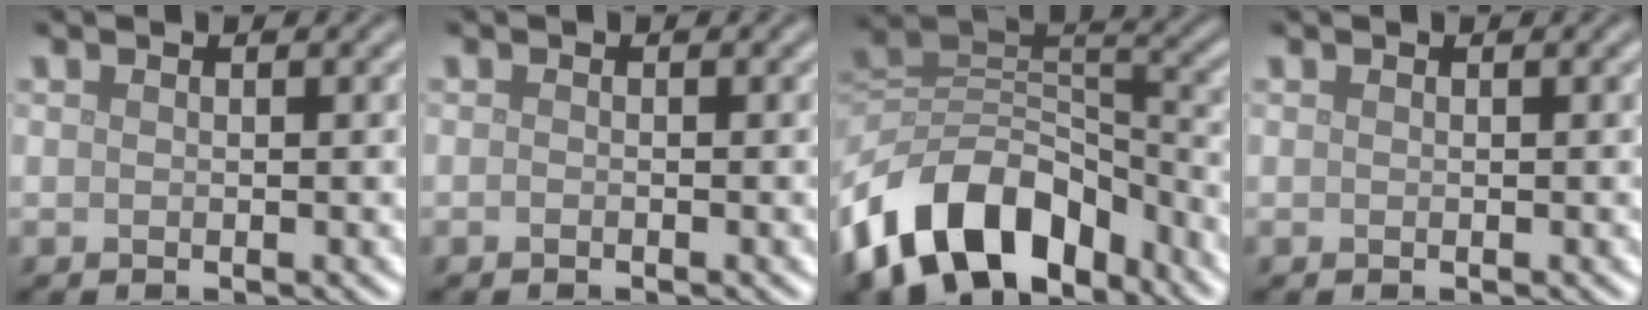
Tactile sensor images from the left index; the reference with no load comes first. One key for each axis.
{"total": 0.0}
{"total": 13.0, "fx": -7.8, "fy": 8.2, "fz": 6.4, "tx": -0.123, "ty": 0.009, "tz": -0.142}
{"total": 0.0}